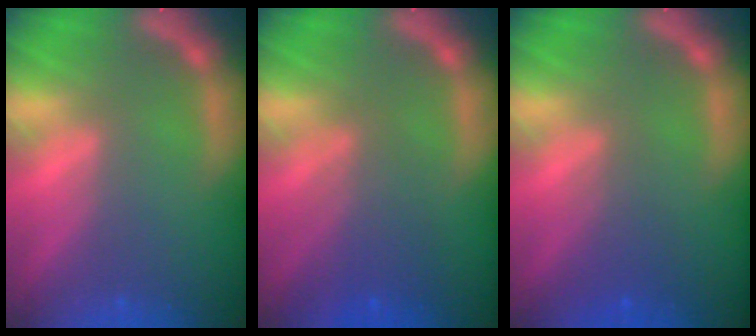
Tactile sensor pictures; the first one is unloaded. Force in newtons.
{"total": 4.1}
{"total": 2.4}